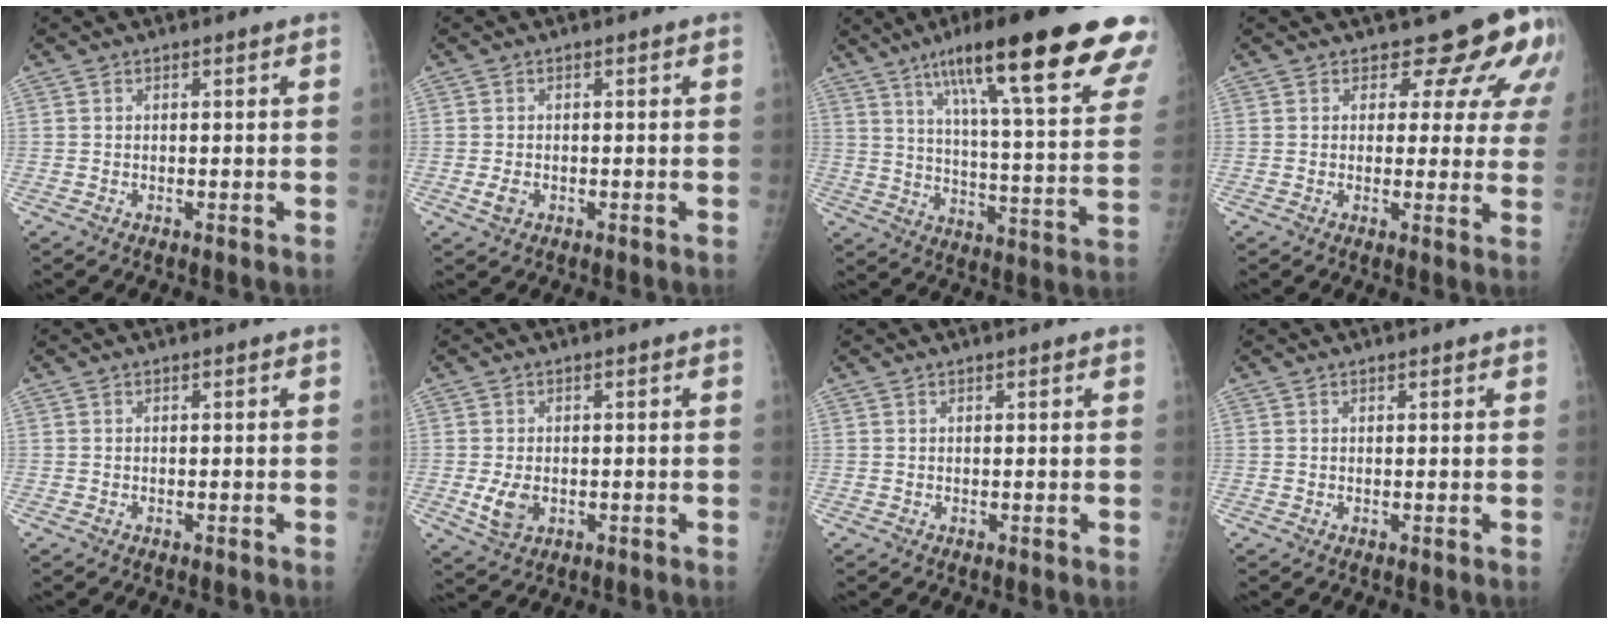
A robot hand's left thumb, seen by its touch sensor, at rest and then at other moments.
{"total": 1.8, "force": [-0.5, 1.2, 1.2], "torque": [-0.024, -0.002, -0.009]}
{"total": 28.4, "force": [17.3, 4.7, 22.0], "torque": [-0.306, -0.039, 0.250]}
{"total": 9.0, "force": [6.9, 4.5, 3.8], "torque": [0.000, -0.038, 0.059]}
{"total": 0.0}
{"total": 4.3, "force": [-0.7, 2.8, 3.1], "torque": [-0.060, -0.008, -0.007]}
{"total": 0.7, "force": [0.5, 0.2, 0.4], "torque": [-0.006, -0.001, 0.006]}
{"total": 1.0, "force": [0.7, 0.3, 0.6], "torque": [-0.008, -0.002, 0.008]}